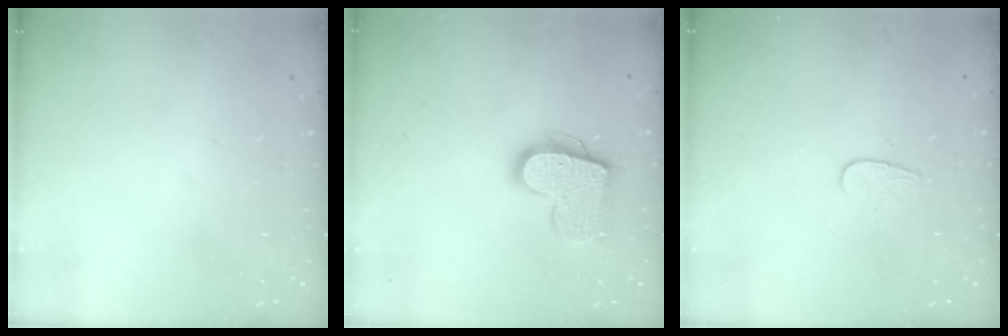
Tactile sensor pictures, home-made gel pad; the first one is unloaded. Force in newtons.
{"total": 13.9, "press": 13.9, "slide": 0.9}
{"total": 3.7, "press": 3.7, "slide": 0.3}